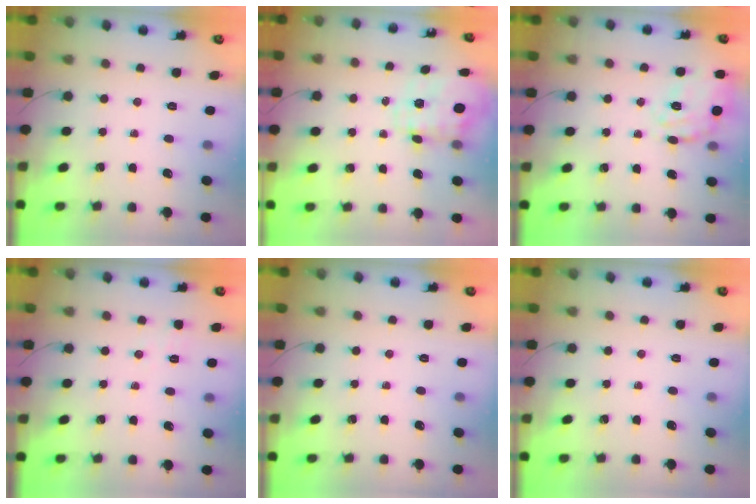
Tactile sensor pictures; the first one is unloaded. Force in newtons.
{"total": 3.5, "press": 3.3, "slide": 1.2}
{"total": 19.9, "press": 19.9, "slide": 1.6}
{"total": 1.3, "press": 0.5, "slide": 1.3}
{"total": 0.0}
{"total": 0.0}